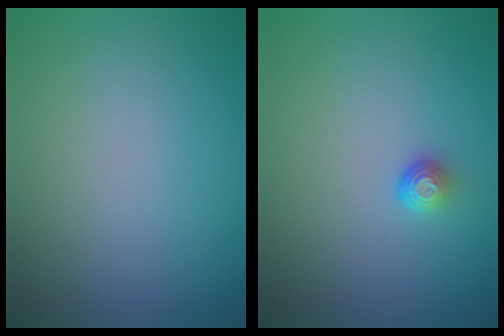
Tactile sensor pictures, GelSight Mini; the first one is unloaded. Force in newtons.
{"total": 1.3, "press": 1.0, "slide": 0.9}